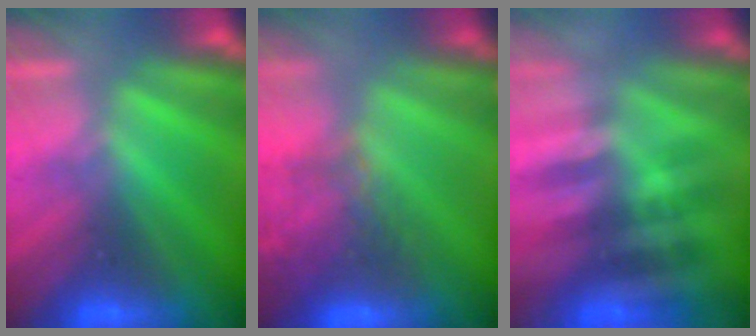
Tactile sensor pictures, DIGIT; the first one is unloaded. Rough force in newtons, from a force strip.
{"total": 9.9}
{"total": 2.4}